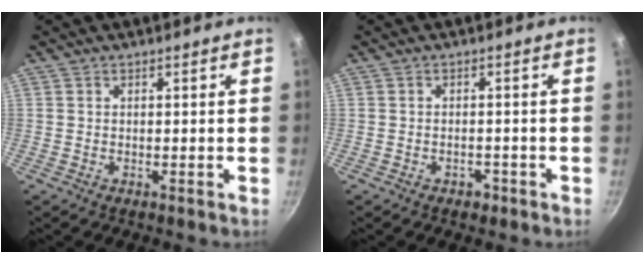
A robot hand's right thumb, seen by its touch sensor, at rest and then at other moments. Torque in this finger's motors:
{"motor_torque": [-0.28, 0.42, -0.15, 0.01, 0.04]}